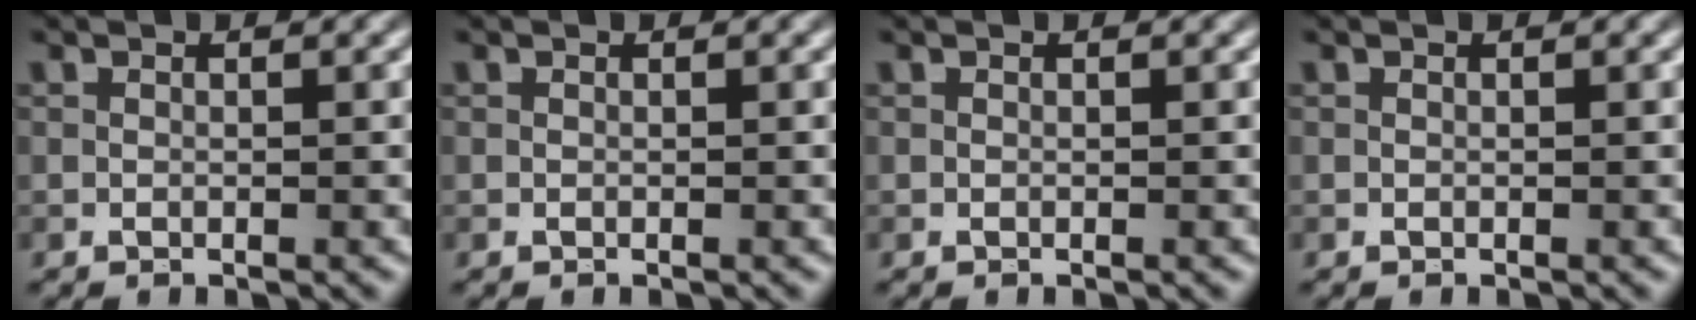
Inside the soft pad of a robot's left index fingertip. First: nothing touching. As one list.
[{"total": 0.0}, {"total": 0.0}, {"total": 0.0}]